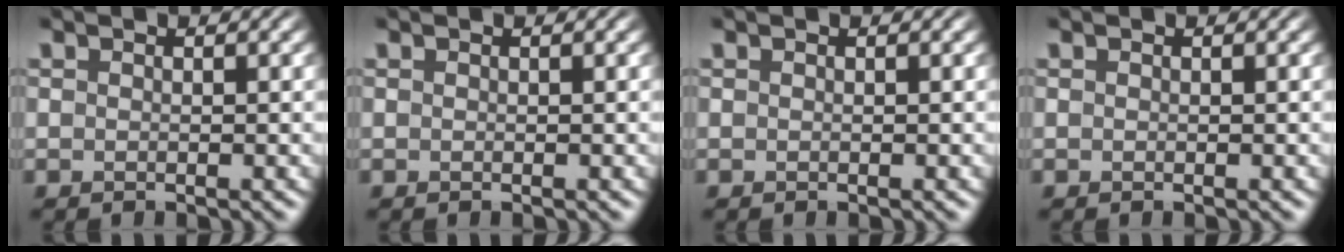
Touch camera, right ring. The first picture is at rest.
{"total": 0.0}
{"total": 0.0}
{"total": 0.0}